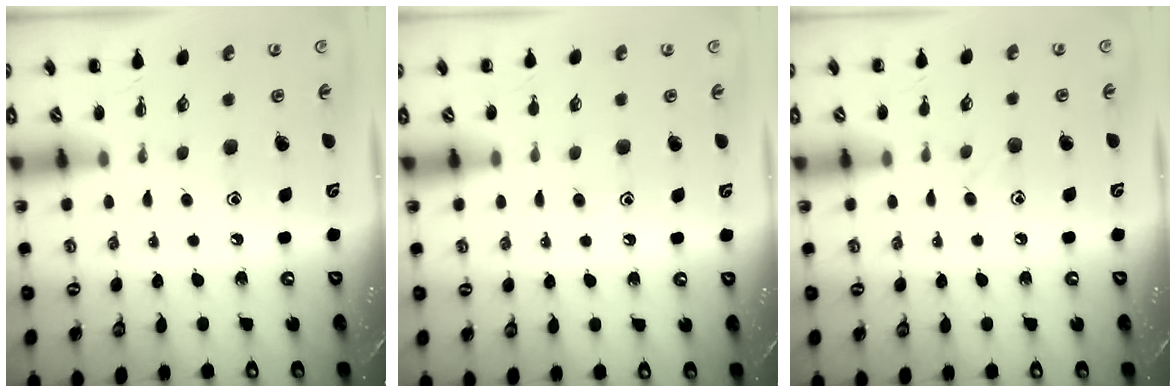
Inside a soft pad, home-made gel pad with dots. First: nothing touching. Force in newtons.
{"total": 5.9, "press": 5.7, "slide": 1.8}
{"total": 5.3, "press": 4.9, "slide": 2.0}